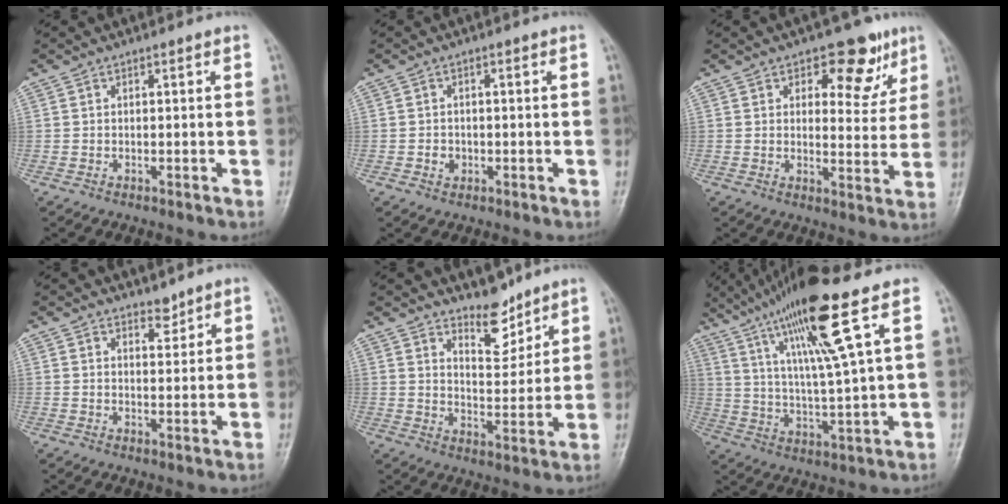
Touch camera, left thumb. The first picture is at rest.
{"total": 2.0, "force": [-0.6, 1.7, 0.8], "torque": [-0.006, 0.004, -0.008]}
{"total": 9.6, "force": [5.5, 5.5, 5.6], "torque": [-0.025, -0.023, 0.069]}
{"total": 2.4, "force": [2.1, 1.0, 0.6], "torque": [0.006, -0.017, 0.032]}
{"total": 7.1, "force": [5.9, 2.9, 2.6], "torque": [-0.018, -0.054, 0.104]}
{"total": 17.5, "force": [9.2, 0.9, 14.9], "torque": [-0.266, -0.024, 0.163]}